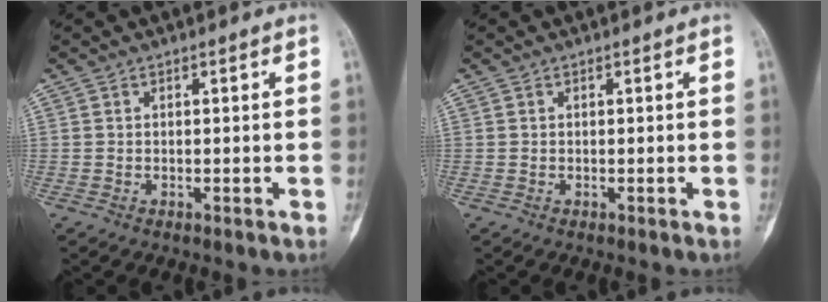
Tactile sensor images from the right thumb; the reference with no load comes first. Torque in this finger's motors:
{"motor_torque": [0.02, 0.00, 0.01, -0.01, 0.00]}